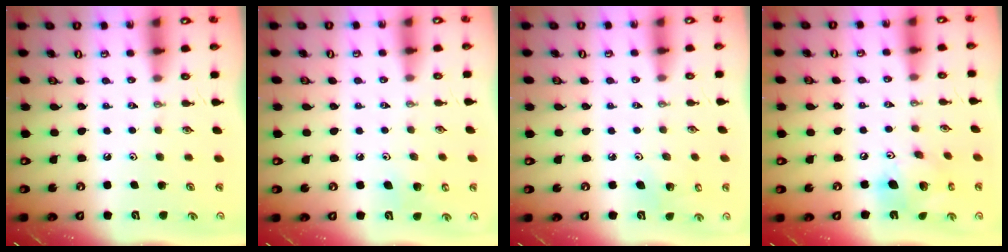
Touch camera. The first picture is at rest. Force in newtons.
{"total": 6.1, "press": 5.8, "slide": 1.9}
{"total": 3.5, "press": 3.4, "slide": 1.1}
{"total": 15.9, "press": 15.5, "slide": 3.4}